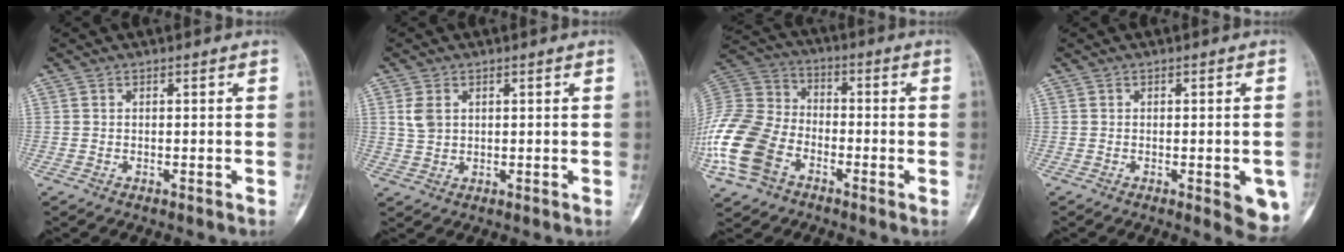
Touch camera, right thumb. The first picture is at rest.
{"total": 3.4, "force": [1.1, 2.4, 2.1], "torque": [-0.039, 0.002, 0.028]}
{"total": 18.6, "force": [-7.6, 12.8, 11.1], "torque": [-0.253, 0.039, -0.155]}
{"total": 6.7, "force": [-2.1, 2.2, 6.0], "torque": [-0.051, -0.006, -0.020]}